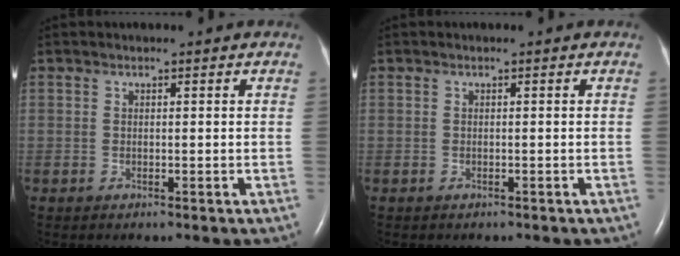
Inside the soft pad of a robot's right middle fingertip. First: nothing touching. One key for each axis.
{"total": 1.2, "fx": -0.9, "fy": 0.5, "fz": 0.5, "tx": -0.017, "ty": 0.000, "tz": -0.007}